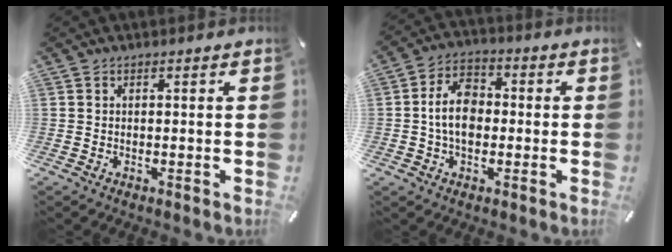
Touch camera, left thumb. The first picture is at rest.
{"total": 9.1, "force": [-0.7, 6.3, 6.6], "torque": [-0.123, 0.009, -0.015]}